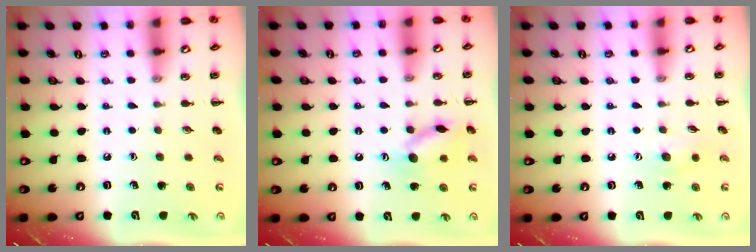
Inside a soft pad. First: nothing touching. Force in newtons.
{"total": 11.6, "press": 11.6, "slide": 0.8}
{"total": 5.9, "press": 5.8, "slide": 1.1}